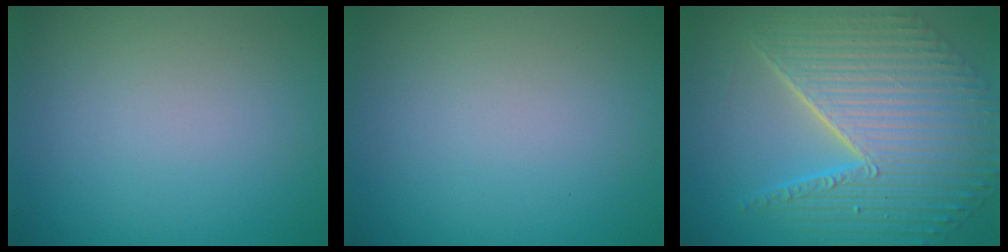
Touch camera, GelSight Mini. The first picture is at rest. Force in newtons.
{"total": 0.0}
{"total": 11.0, "press": 7.3, "slide": 8.2}